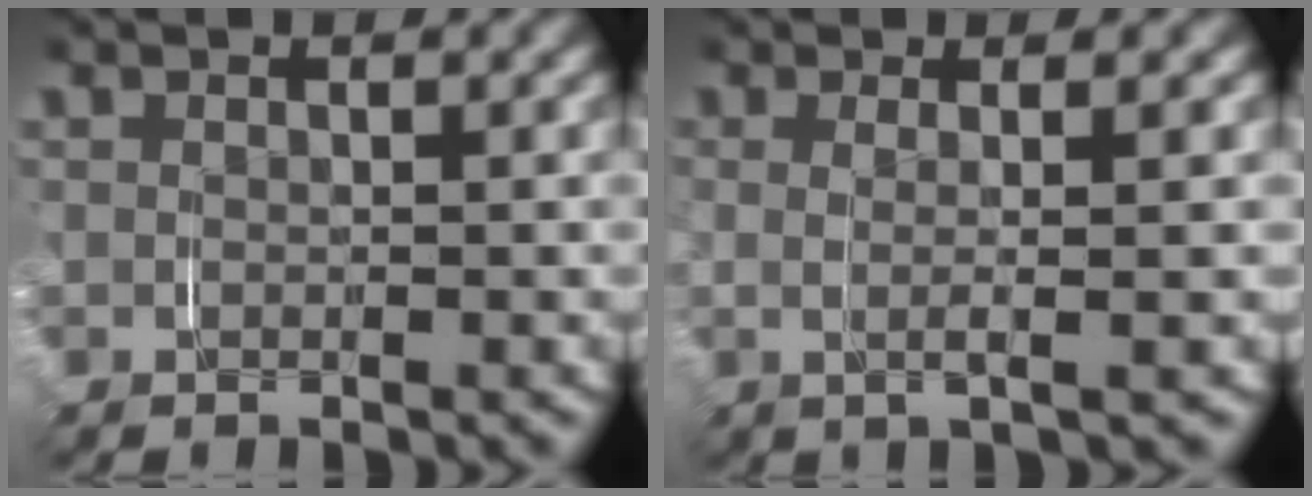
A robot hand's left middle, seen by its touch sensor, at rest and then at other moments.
{"total": 2.4, "force": [0.8, -2.3, 0.1], "torque": [0.016, 0.012, 0.012]}